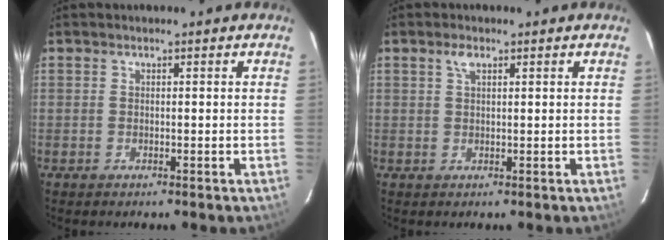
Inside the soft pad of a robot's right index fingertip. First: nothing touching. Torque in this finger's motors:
{"motor_torque": [0.24, 0.07, 0.05, 0.03]}